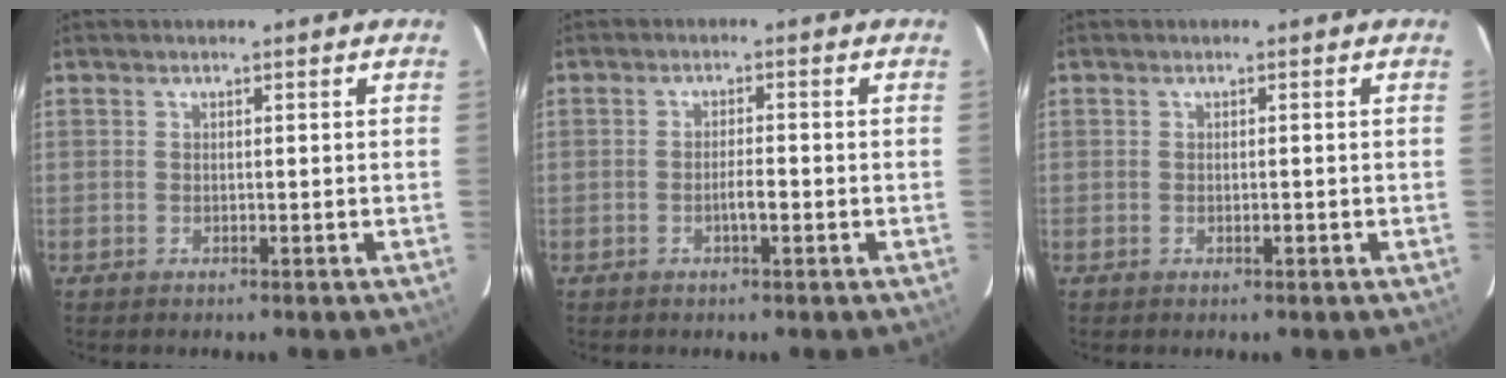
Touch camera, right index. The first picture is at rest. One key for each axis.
{"total": 2.3, "fx": -0.9, "fy": 0.3, "fz": 2.1, "tx": -0.035, "ty": 0.002, "tz": -0.016}
{"total": 0.5, "fx": -0.2, "fy": 0.1, "fz": 0.5, "tx": -0.010, "ty": 0.000, "tz": -0.001}